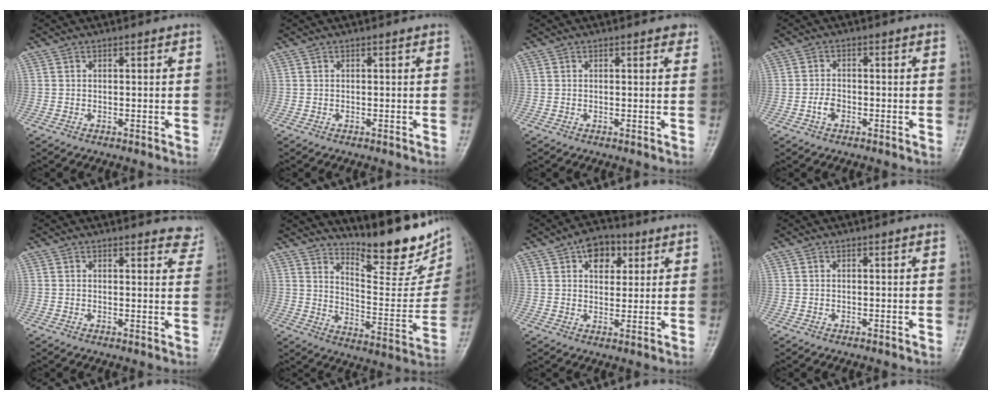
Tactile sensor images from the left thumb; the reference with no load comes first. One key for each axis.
{"total": 0.0}
{"total": 1.0, "fx": 0.7, "fy": 0.5, "fz": 0.6, "tx": 0.000, "ty": -0.002, "tz": 0.003}
{"total": 2.4, "fx": -1.0, "fy": 1.5, "fz": 1.6, "tx": -0.027, "ty": 0.010, "tz": -0.022}
{"total": 4.8, "fx": 4.5, "fy": 1.6, "fz": 0.9, "tx": 0.018, "ty": -0.026, "tz": 0.030}
{"total": 18.8, "fx": 14.8, "fy": 5.0, "fz": 10.5, "tx": -0.111, "ty": -0.111, "tz": 0.216}
{"total": 7.5, "fx": 3.4, "fy": 4.9, "fz": 4.6, "tx": -0.035, "ty": -0.007, "tz": 0.046}
{"total": 0.0}